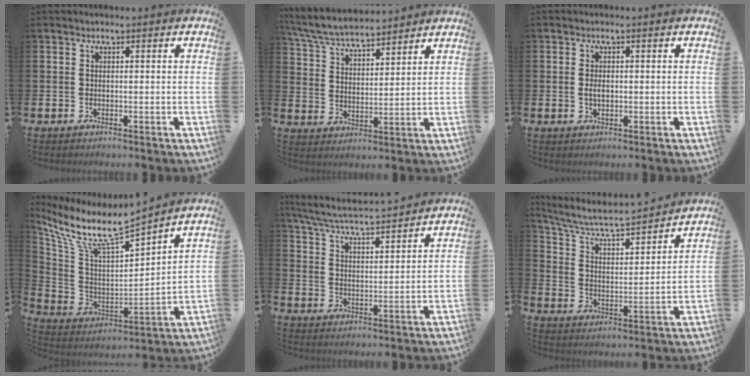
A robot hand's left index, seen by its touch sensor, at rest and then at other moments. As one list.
[{"total": 6.4, "force": [6.2, 1.0, 1.4], "torque": [-0.056, -0.031, 0.110]}, {"total": 1.6, "force": [0.0, 0.9, 1.2], "torque": [-0.016, 0.002, -0.004]}, {"total": 8.9, "force": [7.5, 1.1, 4.7], "torque": [-0.131, -0.060, 0.121]}, {"total": 5.7, "force": [5.5, 0.2, 1.7], "torque": [-0.059, -0.038, 0.094]}, {"total": 7.1, "force": [6.4, 1.5, 2.7], "torque": [-0.089, -0.045, 0.106]}]